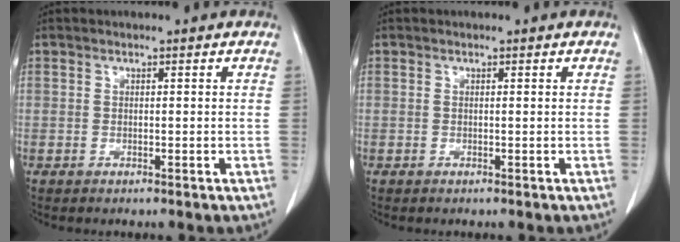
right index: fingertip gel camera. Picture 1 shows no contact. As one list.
[{"total": 0.0}]